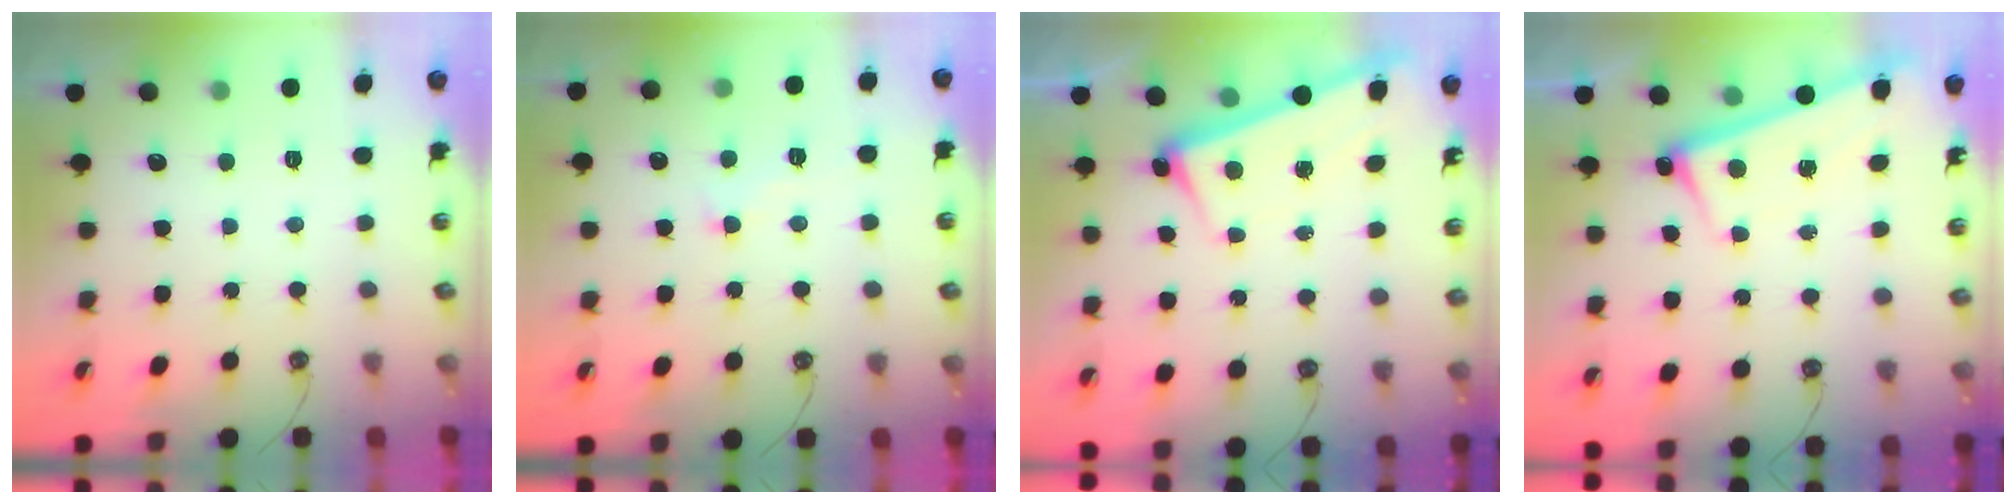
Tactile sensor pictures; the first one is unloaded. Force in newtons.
{"total": 0.8, "press": 0.4, "slide": 0.7}
{"total": 2.6, "press": 2.4, "slide": 0.9}
{"total": 2.7, "press": 2.6, "slide": 0.5}